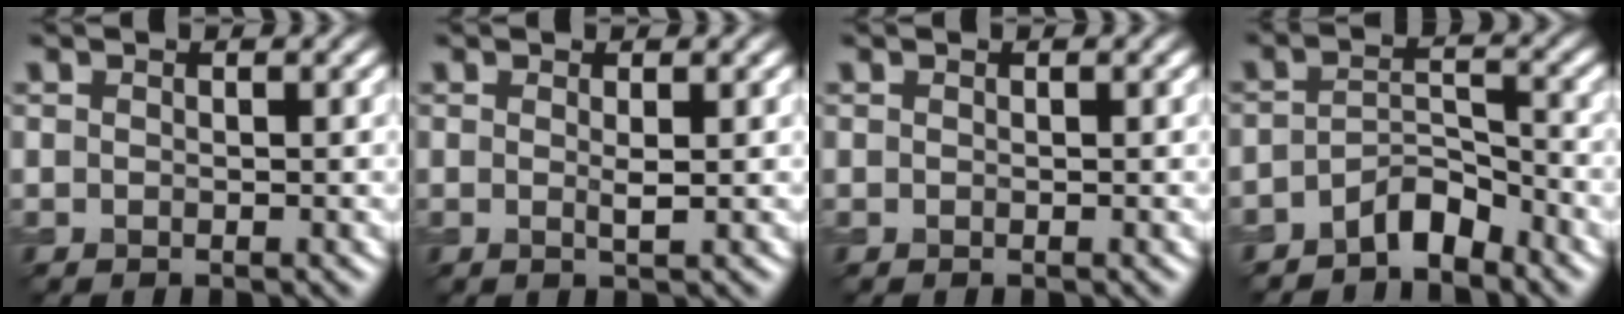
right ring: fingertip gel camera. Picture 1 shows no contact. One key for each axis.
{"total": 1.0, "fx": 0.2, "fy": 0.0, "fz": 1.0, "tx": -0.019, "ty": -0.002, "tz": 0.001}
{"total": 0.0}
{"total": 3.3, "fx": -2.7, "fy": 1.1, "fz": 1.5, "tx": -0.024, "ty": 0.013, "tz": -0.053}